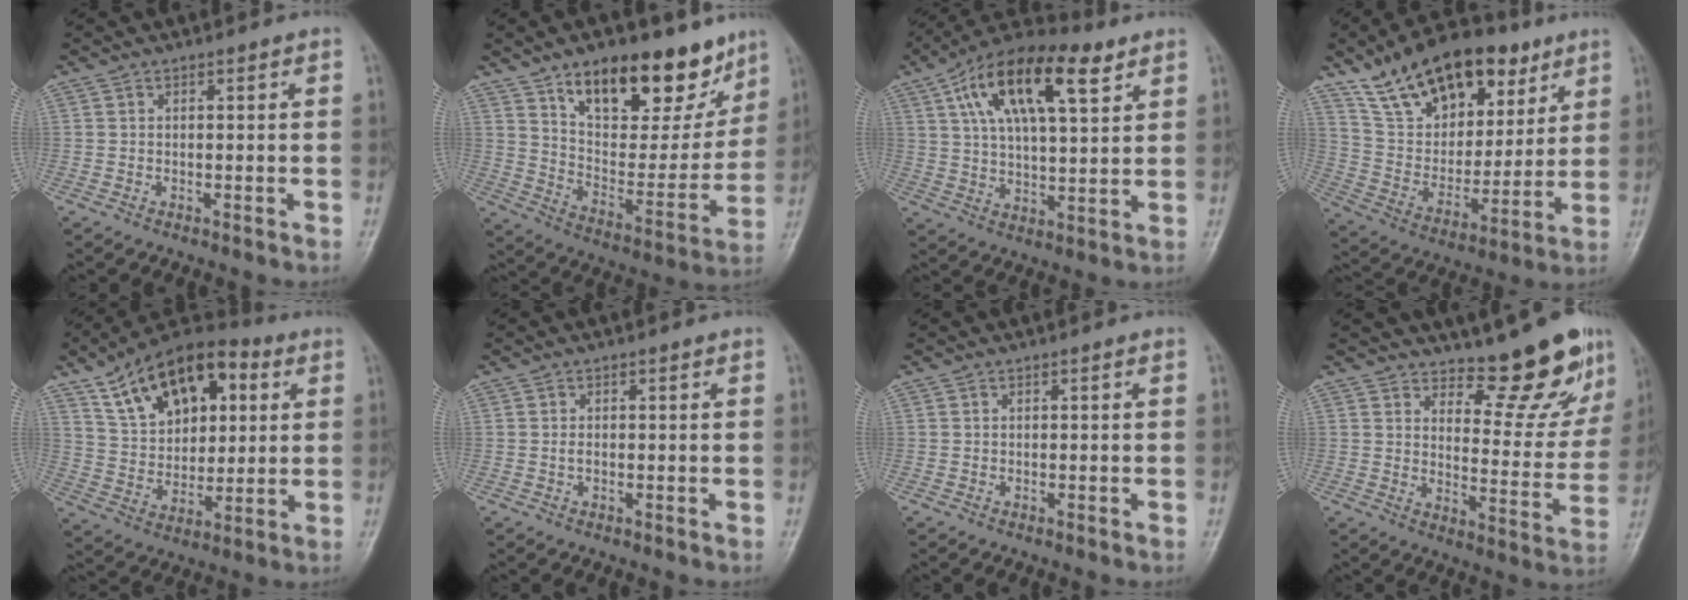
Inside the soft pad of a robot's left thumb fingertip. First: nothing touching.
{"total": 22.2, "force": [14.3, 10.5, 13.2], "torque": [-0.138, -0.065, 0.231]}
{"total": 18.6, "force": [8.4, 7.7, 14.7], "torque": [-0.232, -0.002, 0.141]}
{"total": 23.9, "force": [14.3, 13.1, 14.0], "torque": [-0.195, -0.032, 0.252]}
{"total": 19.6, "force": [8.1, 11.7, 13.5], "torque": [-0.172, -0.003, 0.138]}
{"total": 0.8, "force": [0.0, 0.5, 0.6], "torque": [-0.012, 0.000, 0.000]}
{"total": 0.0}
{"total": 13.5, "force": [10.9, 4.2, 6.7], "torque": [-0.049, -0.097, 0.150]}